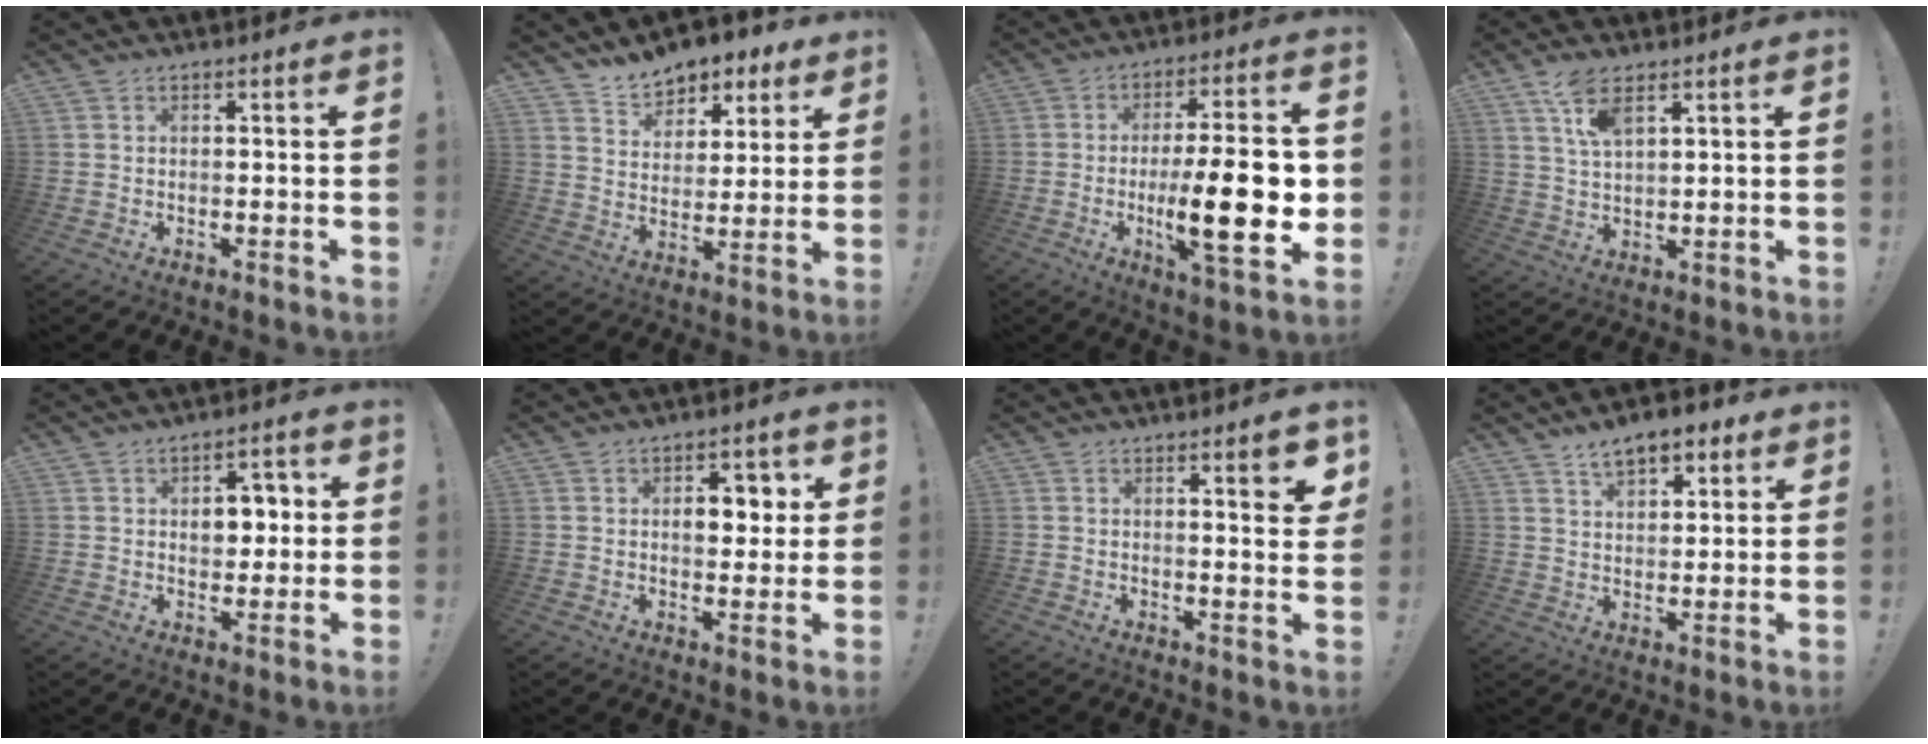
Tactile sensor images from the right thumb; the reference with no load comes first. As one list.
[{"total": 9.6, "force": [7.9, 4.9, 2.2], "torque": [-0.039, -0.059, 0.150]}, {"total": 20.7, "force": [-2.7, 4.8, 19.9], "torque": [-0.311, -0.009, -0.040]}, {"total": 7.1, "force": [4.3, 2.5, 5.0], "torque": [-0.098, -0.013, 0.079]}, {"total": 7.2, "force": [0.9, 5.3, 4.8], "torque": [-0.061, 0.004, 0.012]}, {"total": 6.5, "force": [1.7, 4.4, 4.5], "torque": [-0.051, -0.006, 0.022]}, {"total": 4.6, "force": [2.5, 0.4, 3.8], "torque": [-0.036, -0.023, 0.034]}, {"total": 8.8, "force": [5.7, 4.7, 4.8], "torque": [-0.064, -0.022, 0.101]}]